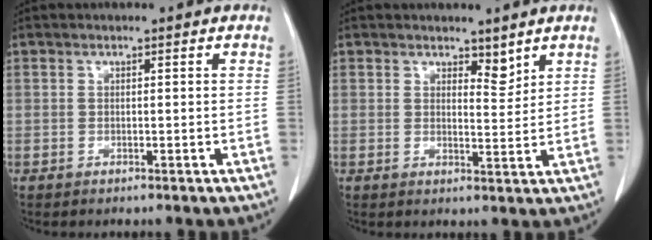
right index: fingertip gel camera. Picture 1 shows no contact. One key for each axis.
{"total": 2.9, "fx": 2.3, "fy": 1.1, "fz": 1.5, "tx": -0.023, "ty": -0.009, "tz": 0.041}